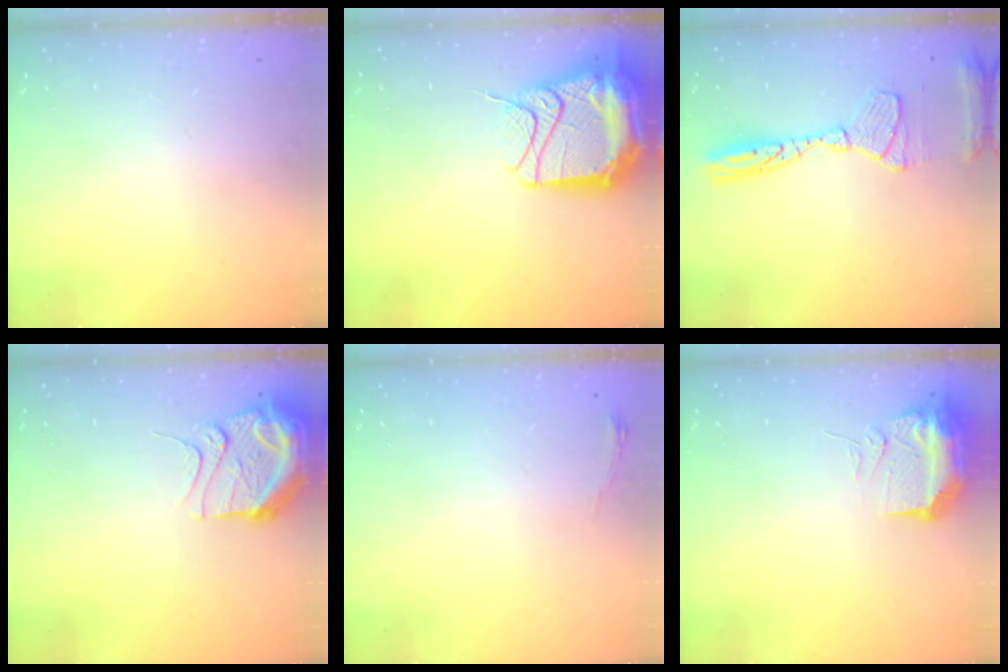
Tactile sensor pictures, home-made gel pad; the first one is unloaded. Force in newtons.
{"total": 24.0, "press": 20.5, "slide": 12.5}
{"total": 14.2, "press": 14.1, "slide": 1.2}
{"total": 11.0, "press": 11.0, "slide": 0.9}
{"total": 3.4, "press": 3.4, "slide": 0.5}
{"total": 16.8, "press": 12.6, "slide": 11.1}